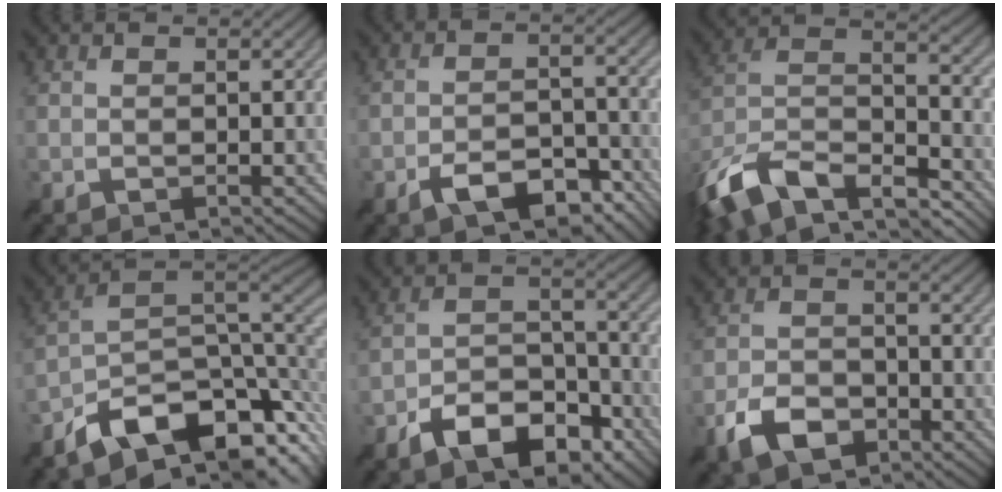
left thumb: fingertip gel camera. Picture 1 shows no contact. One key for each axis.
{"total": 7.3, "fx": -4.8, "fy": 2.9, "fz": 4.6, "tx": -0.073, "ty": 0.002, "tz": -0.084}
{"total": 16.1, "fx": -11.5, "fy": 7.0, "fz": 8.8, "tx": -0.221, "ty": -0.019, "tz": -0.194}
{"total": 12.7, "fx": -5.9, "fy": 6.8, "fz": 9.0, "tx": -0.158, "ty": -0.017, "tz": -0.086}
{"total": 9.4, "fx": -6.2, "fy": 4.6, "fz": 5.3, "tx": -0.083, "ty": -0.001, "tz": -0.122}
{"total": 5.9, "fx": -3.7, "fy": 3.2, "fz": 3.3, "tx": -0.066, "ty": -0.006, "tz": -0.079}